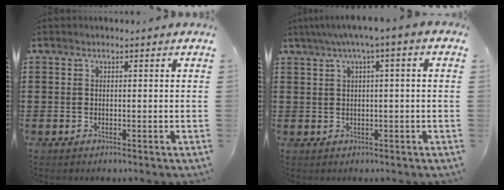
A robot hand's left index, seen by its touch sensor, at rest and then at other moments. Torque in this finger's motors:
{"motor_torque": [2.14, 0.00, 1.05, 0.21]}